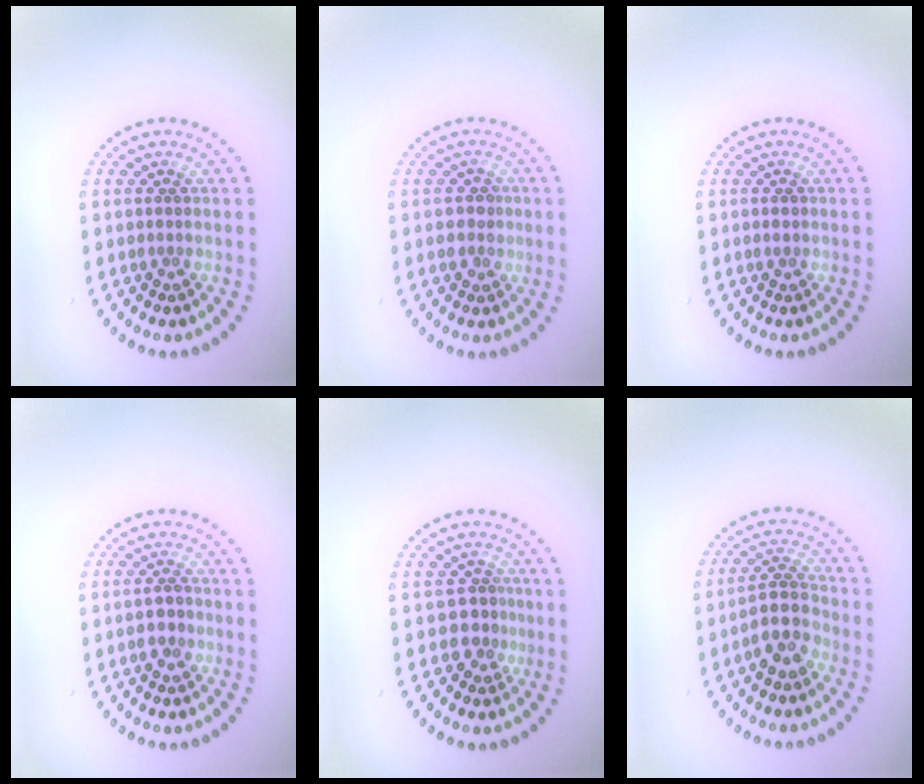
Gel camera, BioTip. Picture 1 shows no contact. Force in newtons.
{"total": 1.6, "press": 1.5, "slide": 0.5}
{"total": 0.9, "press": 0.9, "slide": 0.2}
{"total": 2.0, "press": 1.9, "slide": 0.6}
{"total": 1.9, "press": 1.5, "slide": 1.3}
{"total": 4.0, "press": 3.7, "slide": 1.5}